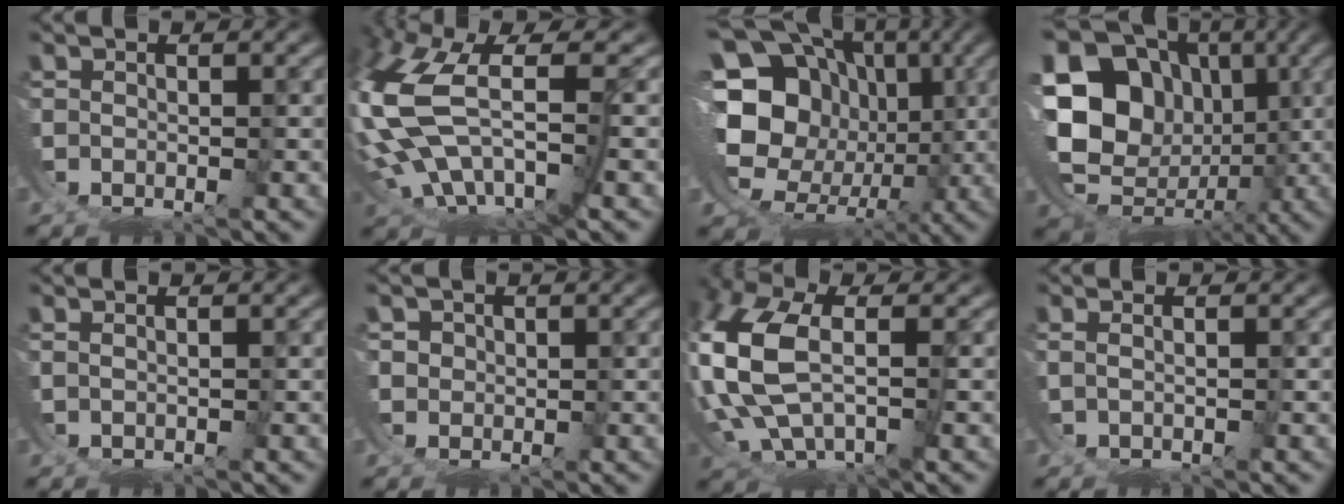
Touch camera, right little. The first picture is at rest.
{"total": 8.6, "force": [0.3, 4.4, 7.4], "torque": [-0.183, -0.017, 0.021]}
{"total": 21.6, "force": [0.5, 17.9, 12.1], "torque": [-0.247, -0.038, 0.005]}
{"total": 20.2, "force": [-1.2, 16.4, 11.7], "torque": [-0.252, -0.058, -0.006]}
{"total": 1.4, "force": [0.4, -1.3, 0.0], "torque": [0.009, 0.004, 0.009]}
{"total": 1.5, "force": [0.8, 1.1, 0.6], "torque": [-0.021, -0.003, 0.016]}
{"total": 7.8, "force": [0.6, 4.6, 6.3], "torque": [-0.170, -0.019, 0.024]}
{"total": 2.1, "force": [0.4, -2.0, 0.5], "torque": [-0.001, 0.005, 0.013]}